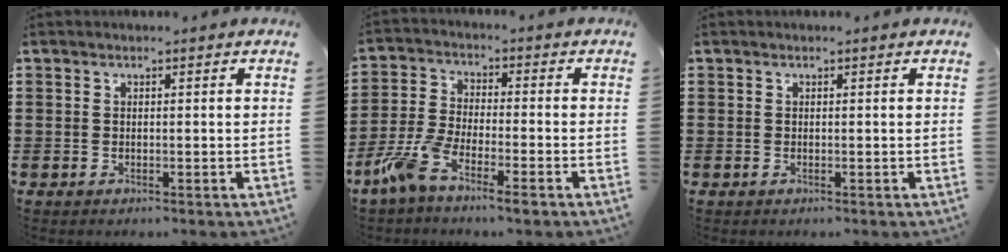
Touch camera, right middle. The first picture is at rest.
{"total": 7.0, "force": [-4.9, 1.4, 4.8], "torque": [-0.125, -0.012, -0.098]}
{"total": 0.0}